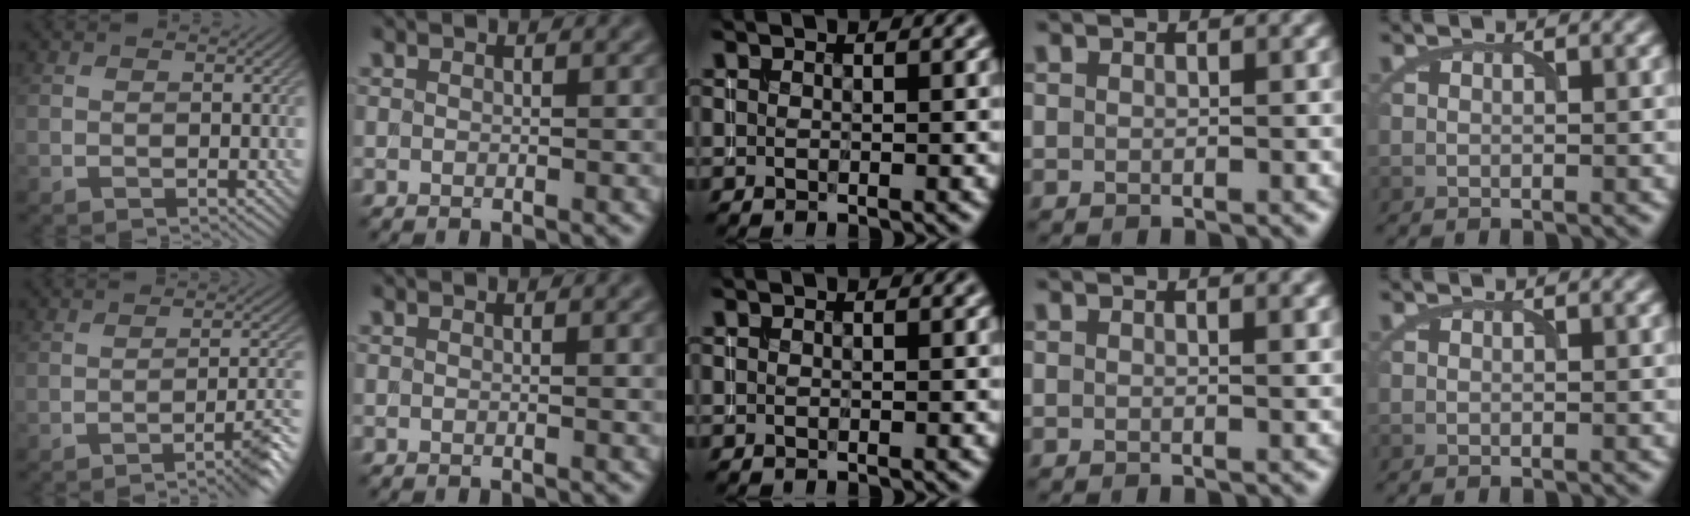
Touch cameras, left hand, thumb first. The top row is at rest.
{"thumb": {"total": 6.8, "force": [-4.2, 0.8, 5.3], "torque": [-0.070, 0.007, -0.066]}, "index": {"total": 1.3, "force": [0.1, 0.4, 1.2], "torque": [-0.015, -0.001, -0.001]}, "ring": {"total": 1.1, "force": [0.6, 0.4, 0.9], "torque": [-0.006, 0.003, 0.007]}}